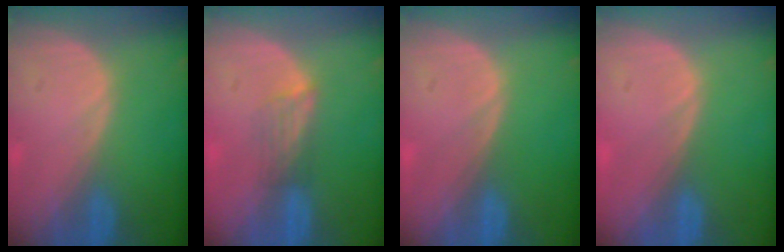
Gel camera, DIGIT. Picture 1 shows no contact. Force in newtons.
{"total": 2.8, "press": 2.5, "slide": 1.4}
{"total": 0.0}
{"total": 0.6, "press": 0.1, "slide": 0.6}